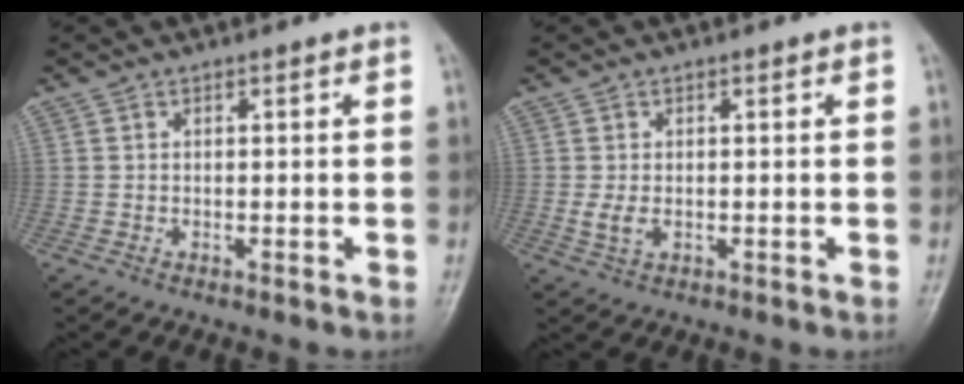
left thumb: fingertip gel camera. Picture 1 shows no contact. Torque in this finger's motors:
{"motor_torque": [0.30, 0.28, 0.59, 0.19, 0.00]}